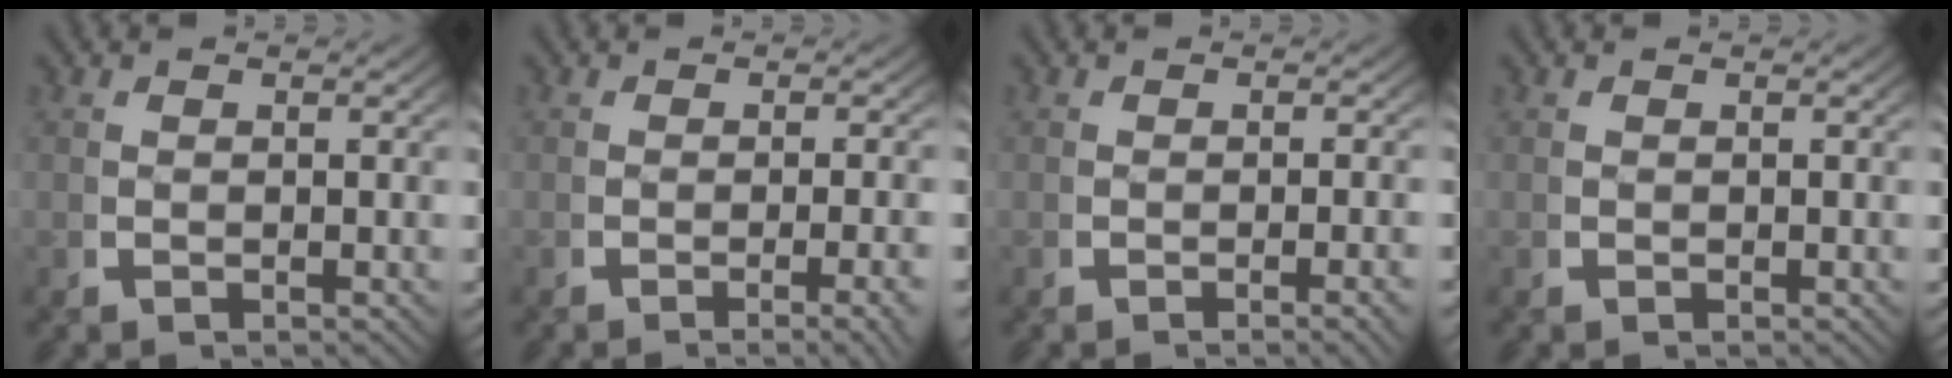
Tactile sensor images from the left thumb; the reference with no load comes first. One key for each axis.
{"total": 2.9, "fx": -1.2, "fy": 0.3, "fz": 2.6, "tx": -0.038, "ty": 0.002, "tz": -0.021}
{"total": 1.7, "fx": -0.6, "fy": 0.0, "fz": 1.6, "tx": -0.024, "ty": 0.007, "tz": -0.013}
{"total": 0.0}